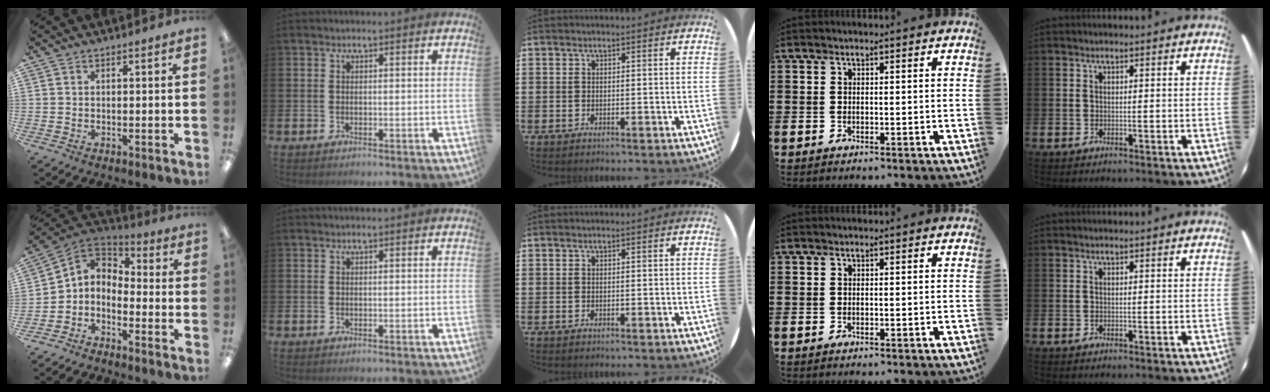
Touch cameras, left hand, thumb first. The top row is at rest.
{"thumb": {"total": 5.6, "force": [-2.4, 4.5, 2.2], "torque": [-0.043, 0.018, -0.044]}}